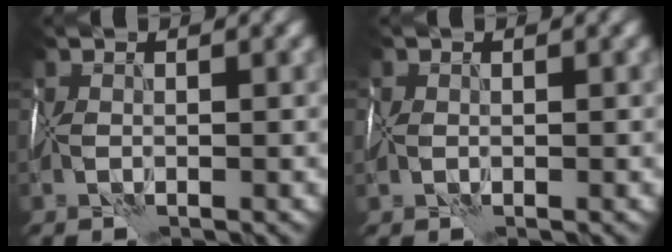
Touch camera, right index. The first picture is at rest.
{"total": 0.8, "force": [0.1, 0.8, 0.3], "torque": [-0.007, -0.001, 0.001]}